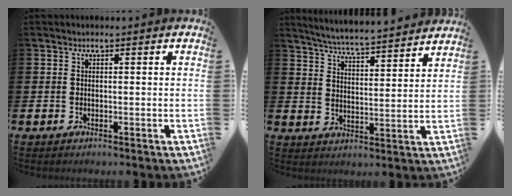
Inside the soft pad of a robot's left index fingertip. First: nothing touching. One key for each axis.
{"total": 5.7, "fx": 5.6, "fy": -0.3, "fz": 0.9, "tx": -0.044, "ty": -0.045, "tz": 0.096}